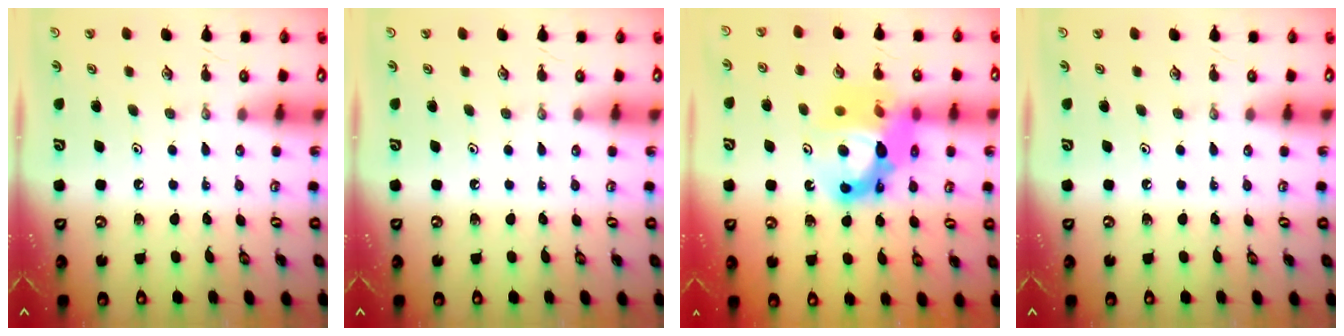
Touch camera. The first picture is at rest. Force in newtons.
{"total": 0.0}
{"total": 15.1, "press": 15.0, "slide": 1.8}
{"total": 0.0}